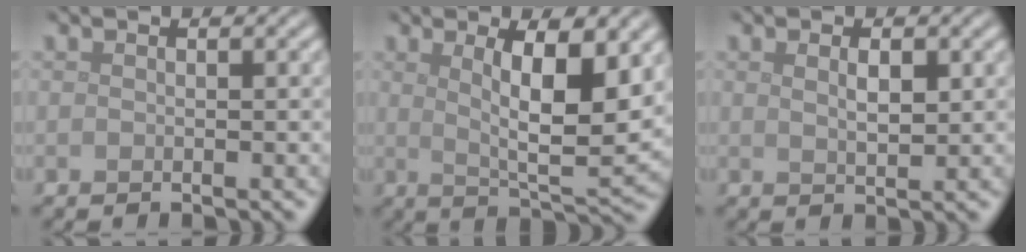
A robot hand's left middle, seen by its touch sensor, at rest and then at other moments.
{"total": 7.8, "force": [2.1, 2.1, 7.2], "torque": [-0.113, -0.012, 0.040]}
{"total": 1.8, "force": [0.7, 0.7, 1.5], "torque": [-0.029, -0.003, 0.015]}